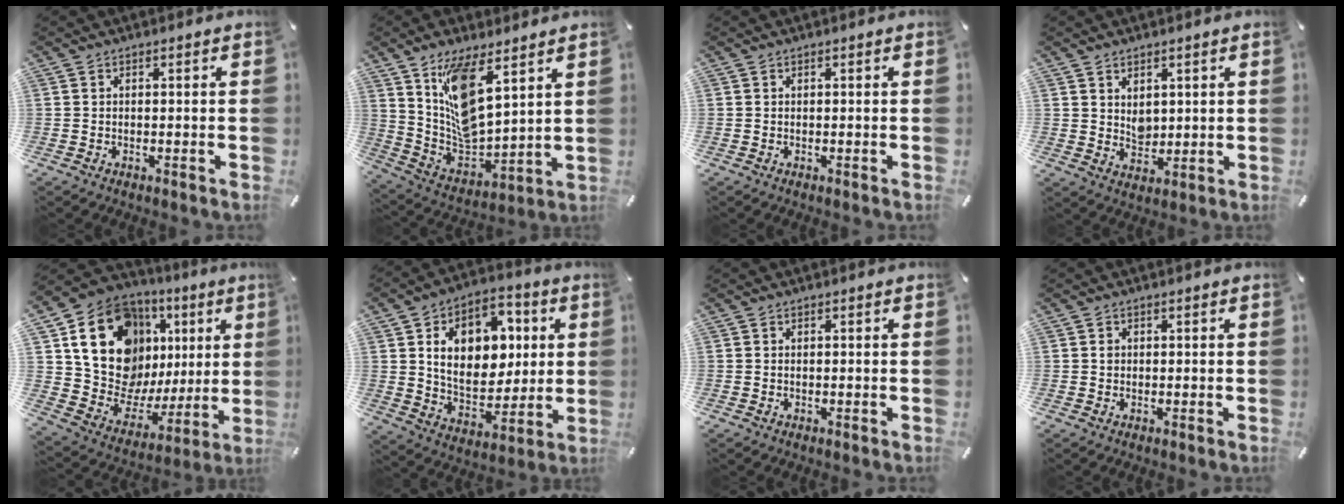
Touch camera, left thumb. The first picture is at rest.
{"total": 12.6, "force": [7.8, 5.3, 8.2], "torque": [-0.159, -0.049, 0.147]}
{"total": 0.0}
{"total": 4.3, "force": [2.3, 3.6, 0.9], "torque": [-0.003, -0.013, 0.040]}
{"total": 20.3, "force": [8.0, 15.7, 10.1], "torque": [-0.167, -0.046, 0.165]}
{"total": 16.6, "force": [4.3, 12.2, 10.4], "torque": [-0.152, -0.005, 0.085]}
{"total": 0.0}
{"total": 0.7, "force": [0.0, 0.6, 0.2], "torque": [0.007, 0.002, -0.003]}